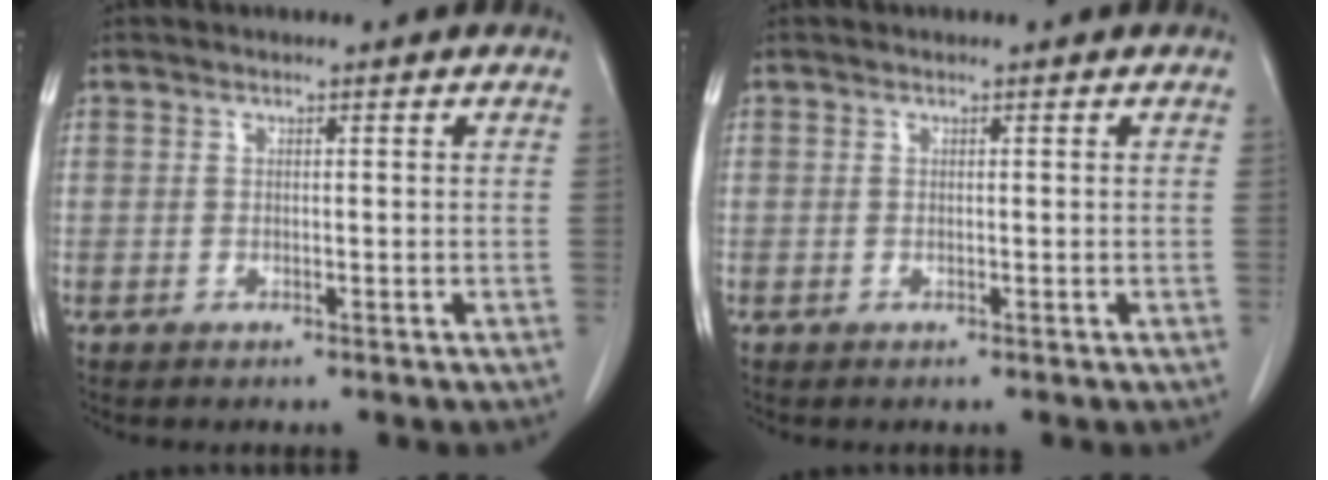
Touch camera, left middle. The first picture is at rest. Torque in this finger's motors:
{"motor_torque": [-0.11, 0.06, -0.03, -0.01]}